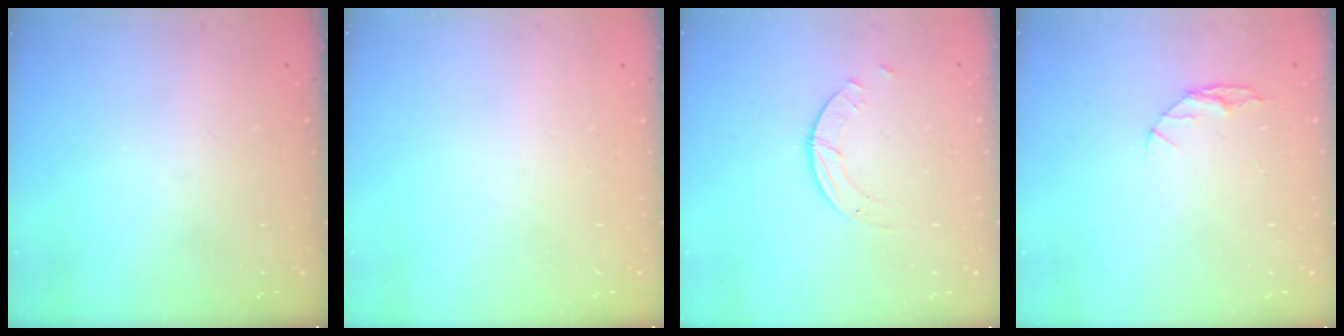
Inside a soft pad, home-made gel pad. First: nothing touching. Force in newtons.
{"total": 0.0}
{"total": 1.4, "press": 1.4, "slide": 0.2}
{"total": 4.9, "press": 4.8, "slide": 0.6}